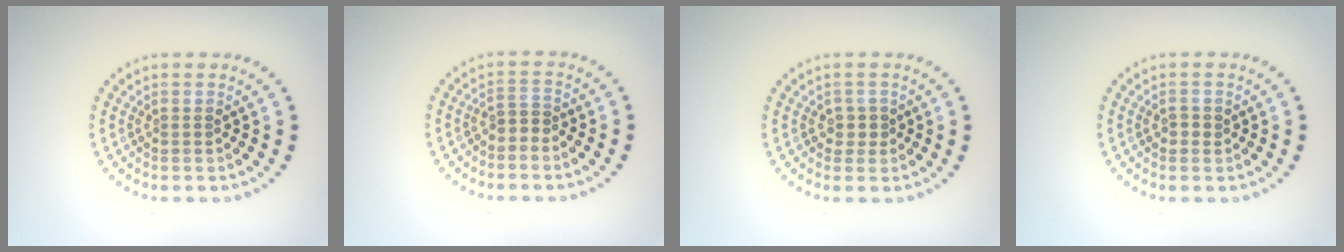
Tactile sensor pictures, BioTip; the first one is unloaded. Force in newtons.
{"total": 1.3, "press": 1.0, "slide": 0.7}
{"total": 1.4, "press": 1.2, "slide": 0.8}
{"total": 1.0, "press": 1.0, "slide": 0.3}